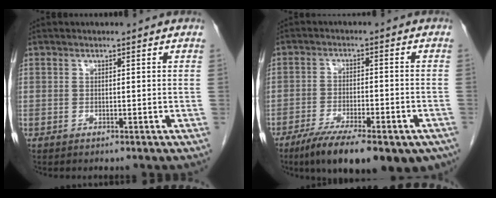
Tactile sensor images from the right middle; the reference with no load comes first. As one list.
[{"total": 17.5, "force": [-12.1, 5.1, 11.6], "torque": [-0.147, -0.014, -0.177]}]